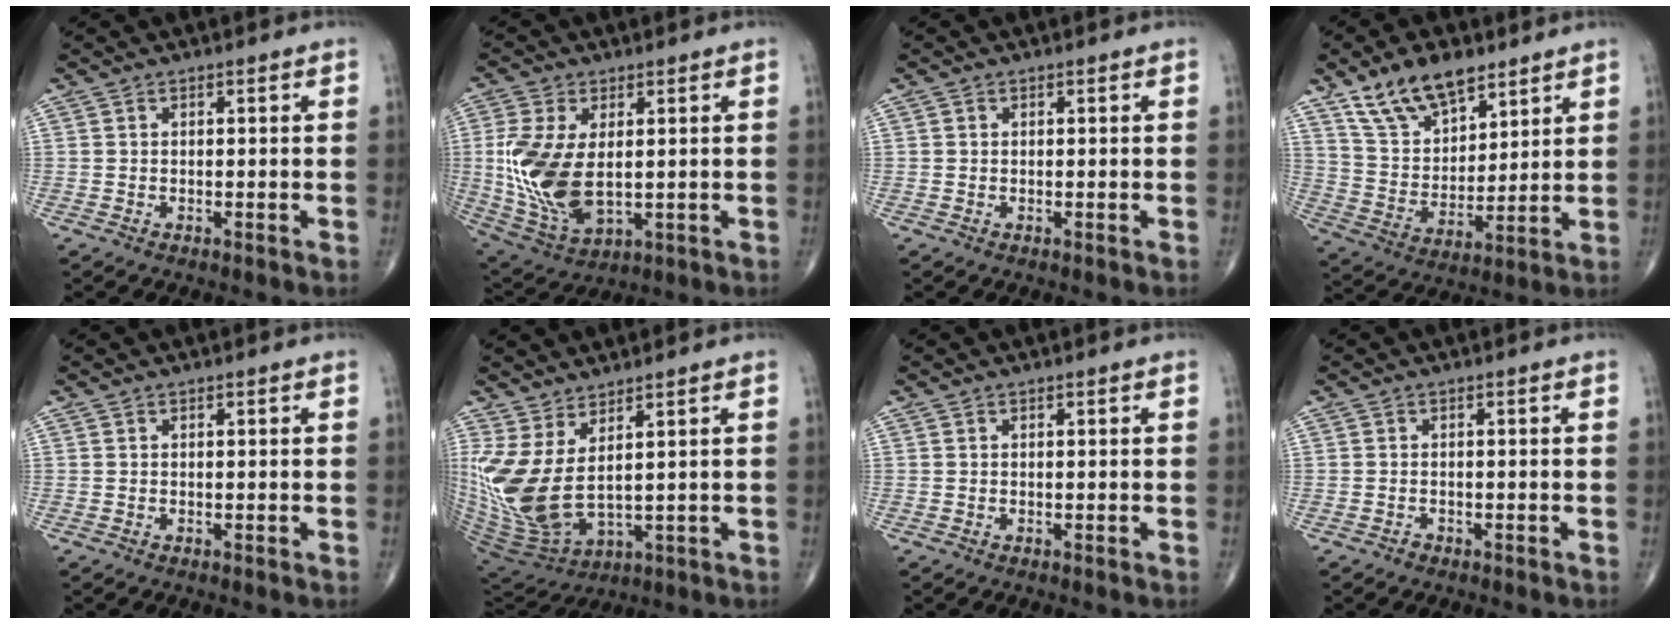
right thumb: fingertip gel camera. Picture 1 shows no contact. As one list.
[{"total": 16.3, "force": [0.5, 9.3, 13.4], "torque": [-0.283, -0.014, 0.027]}, {"total": 0.0}, {"total": 14.3, "force": [9.7, 7.2, 7.7], "torque": [-0.108, -0.045, 0.186]}, {"total": 0.0}, {"total": 13.2, "force": [3.4, 5.5, 11.5], "torque": [-0.261, -0.036, 0.090]}, {"total": 0.0}, {"total": 0.7, "force": [-0.5, 0.4, 0.1], "torque": [-0.001, 0.002, -0.011]}]